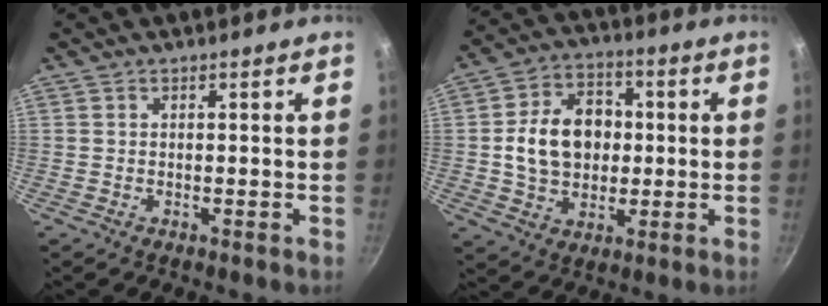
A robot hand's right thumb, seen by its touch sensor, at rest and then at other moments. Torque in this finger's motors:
{"motor_torque": [0.08, 0.18, 0.62, -0.07, 0.24]}